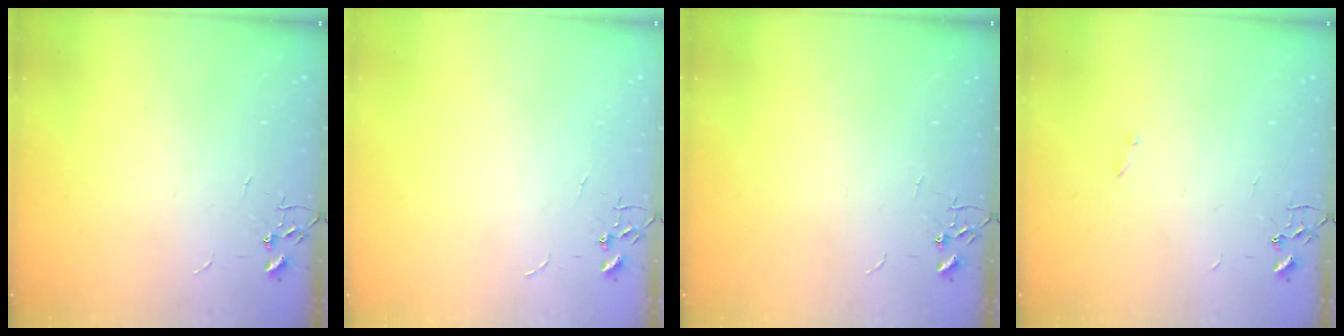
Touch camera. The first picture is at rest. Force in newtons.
{"total": 0.0}
{"total": 0.0}
{"total": 0.8, "press": 0.8, "slide": 0.2}